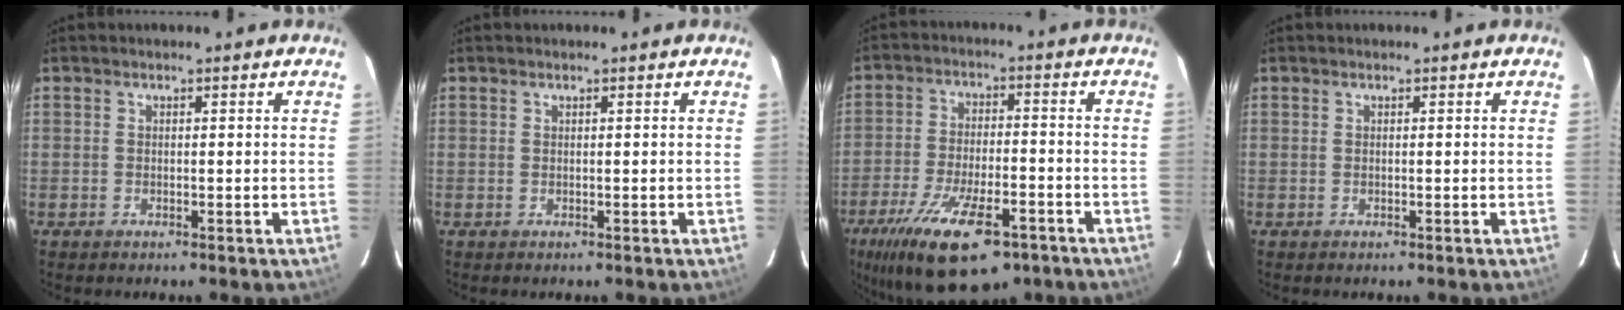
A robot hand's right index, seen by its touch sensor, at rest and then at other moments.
{"total": 0.0}
{"total": 18.9, "force": [-11.8, 7.1, 13.0], "torque": [-0.253, -0.041, -0.188]}
{"total": 0.0}